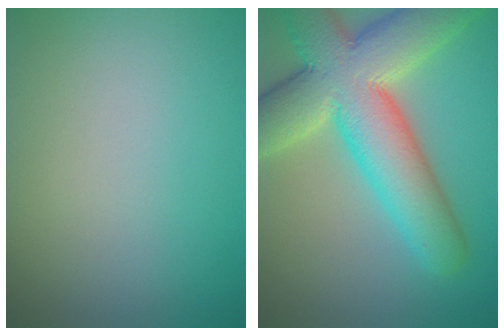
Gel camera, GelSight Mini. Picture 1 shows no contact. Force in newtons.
{"total": 11.8, "press": 11.7, "slide": 1.3}